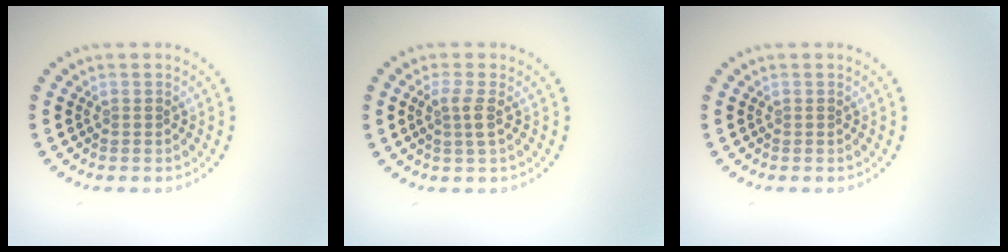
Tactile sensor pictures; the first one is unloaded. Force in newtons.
{"total": 1.6, "press": 1.4, "slide": 0.8}
{"total": 0.0}